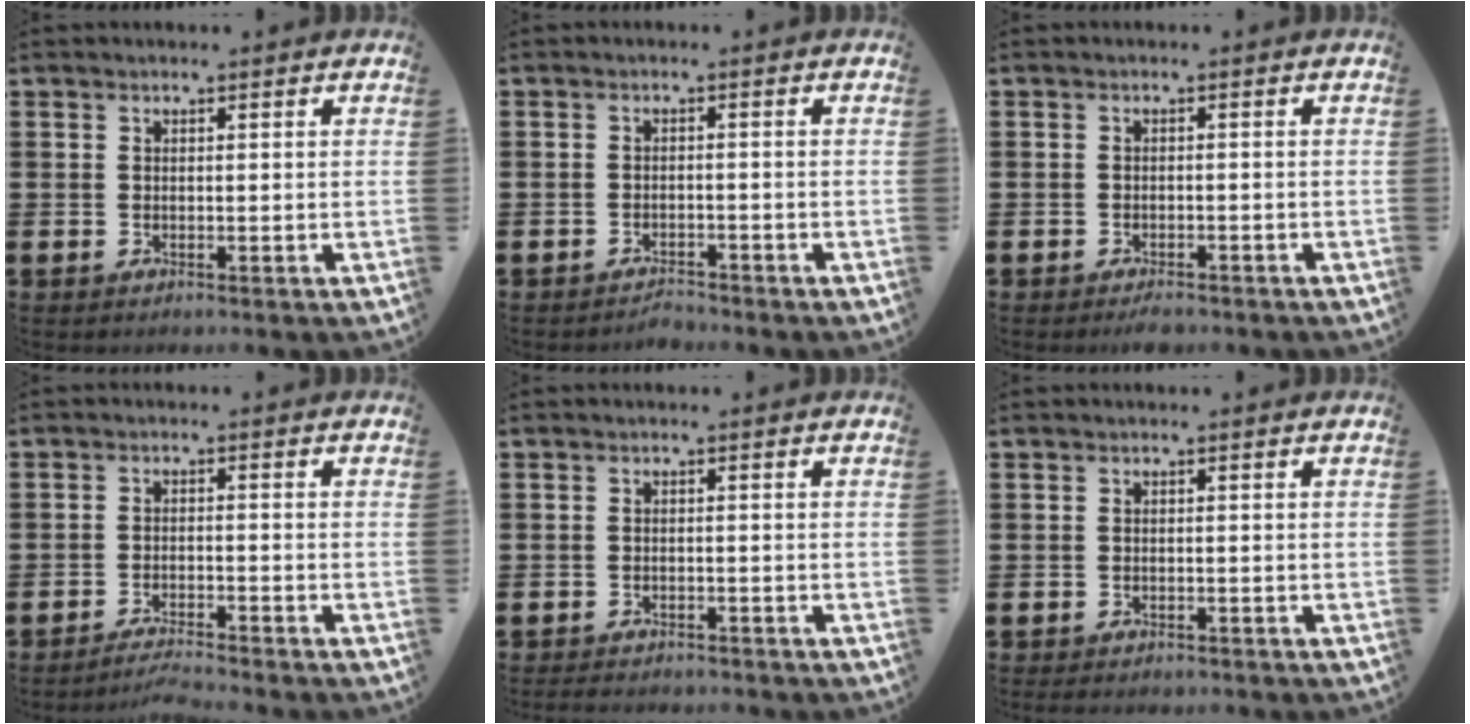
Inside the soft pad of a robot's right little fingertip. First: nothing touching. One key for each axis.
{"total": 1.4, "fx": -1.4, "fy": 0.1, "fz": 0.0, "tx": -0.005, "ty": 0.003, "tz": -0.031}
{"total": 1.1, "fx": -1.0, "fy": 0.2, "fz": 0.3, "tx": -0.009, "ty": 0.000, "tz": -0.021}
{"total": 2.4, "fx": -2.3, "fy": -0.3, "fz": 0.5, "tx": -0.008, "ty": 0.003, "tz": -0.047}
{"total": 1.4, "fx": -1.4, "fy": 0.1, "fz": 0.0, "tx": -0.004, "ty": 0.002, "tz": -0.029}
{"total": 0.9, "fx": -0.9, "fy": 0.1, "fz": 0.1, "tx": -0.003, "ty": -0.002, "tz": -0.018}